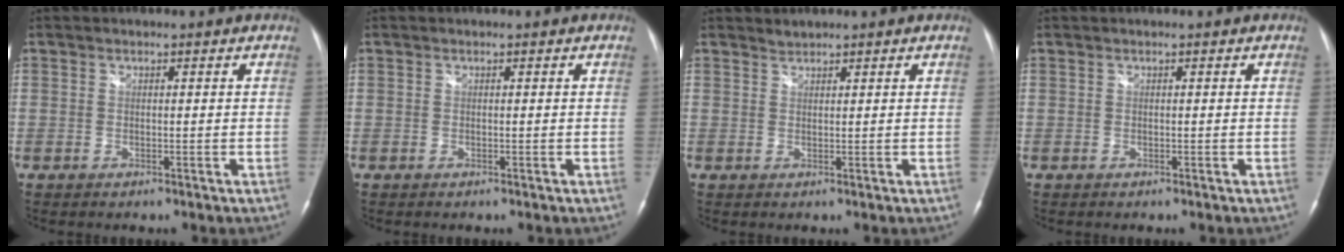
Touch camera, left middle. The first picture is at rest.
{"total": 0.0}
{"total": 1.0, "force": [1.0, 0.2, -0.1], "torque": [0.000, 0.001, 0.018]}
{"total": 0.0}